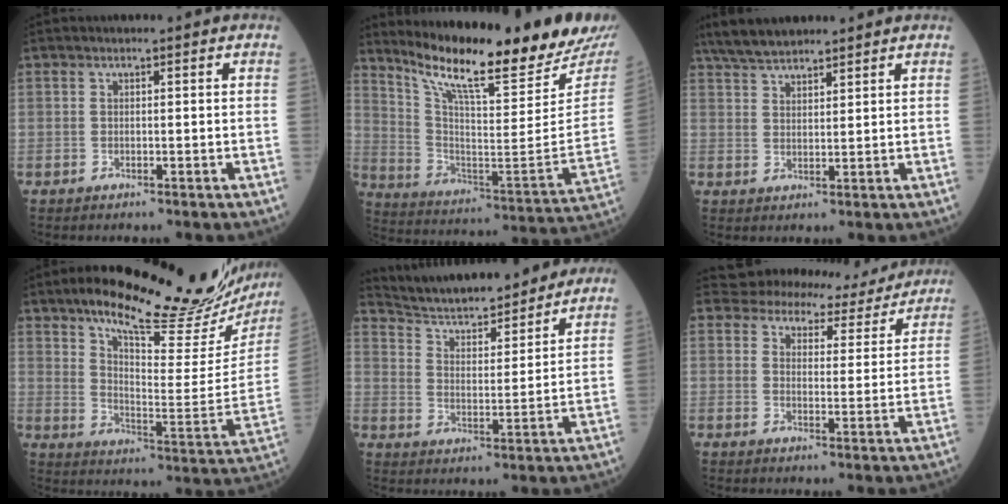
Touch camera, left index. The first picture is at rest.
{"total": 23.5, "force": [20.3, 0.4, 11.8], "torque": [-0.208, -0.096, 0.307]}
{"total": 7.1, "force": [6.3, 1.5, 3.0], "torque": [-0.063, 0.024, 0.118]}
{"total": 25.8, "force": [21.6, 4.5, 13.3], "torque": [-0.195, -0.051, 0.282]}
{"total": 16.8, "force": [15.4, 2.9, 5.9], "torque": [-0.095, 0.003, 0.239]}
{"total": 10.0, "force": [9.6, 2.6, 0.7], "torque": [0.000, -0.008, 0.114]}